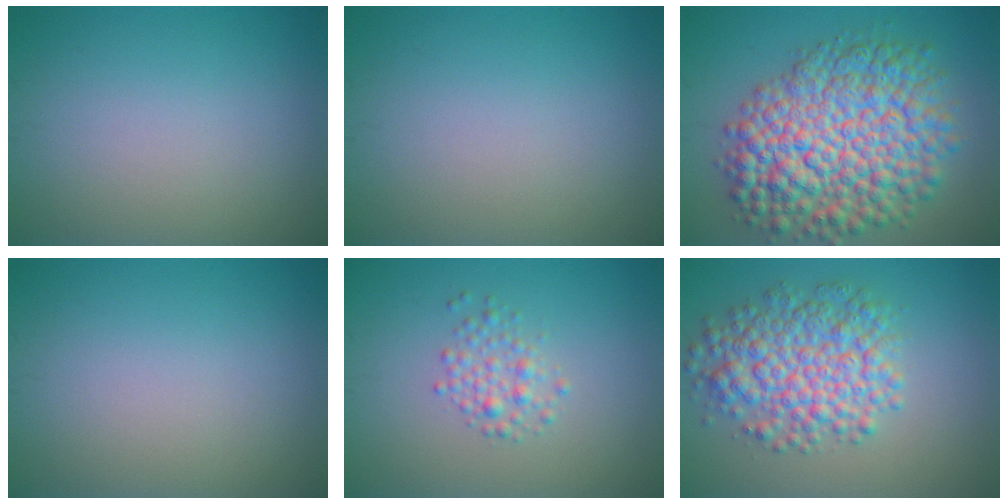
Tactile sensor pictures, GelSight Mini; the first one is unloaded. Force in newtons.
{"total": 0.0}
{"total": 12.3, "press": 12.3, "slide": 0.3}
{"total": 0.0}
{"total": 2.0, "press": 2.0, "slide": 0.0}
{"total": 6.8, "press": 6.8, "slide": 0.2}